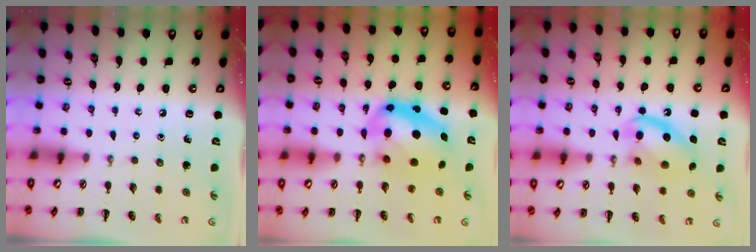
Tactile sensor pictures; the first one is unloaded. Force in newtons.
{"total": 12.3, "press": 12.0, "slide": 2.8}
{"total": 14.5, "press": 14.3, "slide": 2.2}